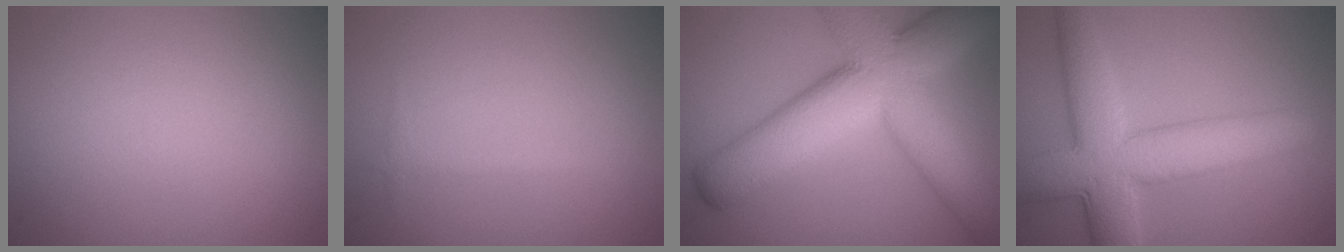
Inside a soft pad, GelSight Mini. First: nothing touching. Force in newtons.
{"total": 0.6, "press": 0.6, "slide": 0.1}
{"total": 13.0, "press": 13.0, "slide": 0.9}
{"total": 9.0, "press": 9.0, "slide": 0.2}